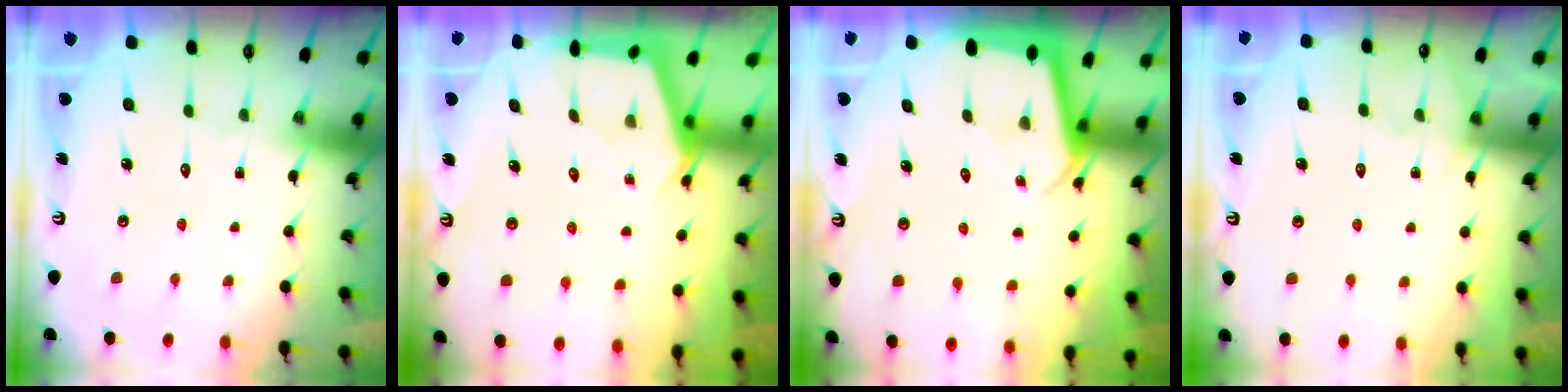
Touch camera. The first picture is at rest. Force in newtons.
{"total": 2.5, "press": 2.5, "slide": 0.3}
{"total": 2.5, "press": 2.5, "slide": 0.1}
{"total": 3.4, "press": 3.4, "slide": 0.5}